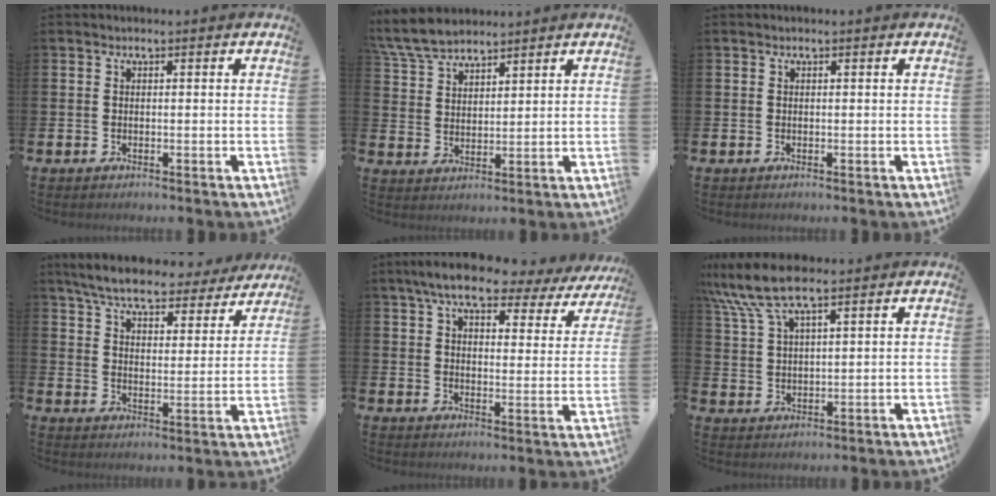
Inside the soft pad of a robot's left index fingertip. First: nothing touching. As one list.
[{"total": 6.7, "force": [6.3, 1.5, 1.9], "torque": [-0.060, -0.017, 0.118]}, {"total": 0.0}, {"total": 7.3, "force": [6.7, 1.3, 2.5], "torque": [-0.070, -0.036, 0.115]}, {"total": 7.8, "force": [6.6, 1.9, 3.7], "torque": [-0.081, -0.030, 0.110]}, {"total": 8.4, "force": [6.6, 2.2, 4.7], "torque": [-0.112, -0.012, 0.121]}]